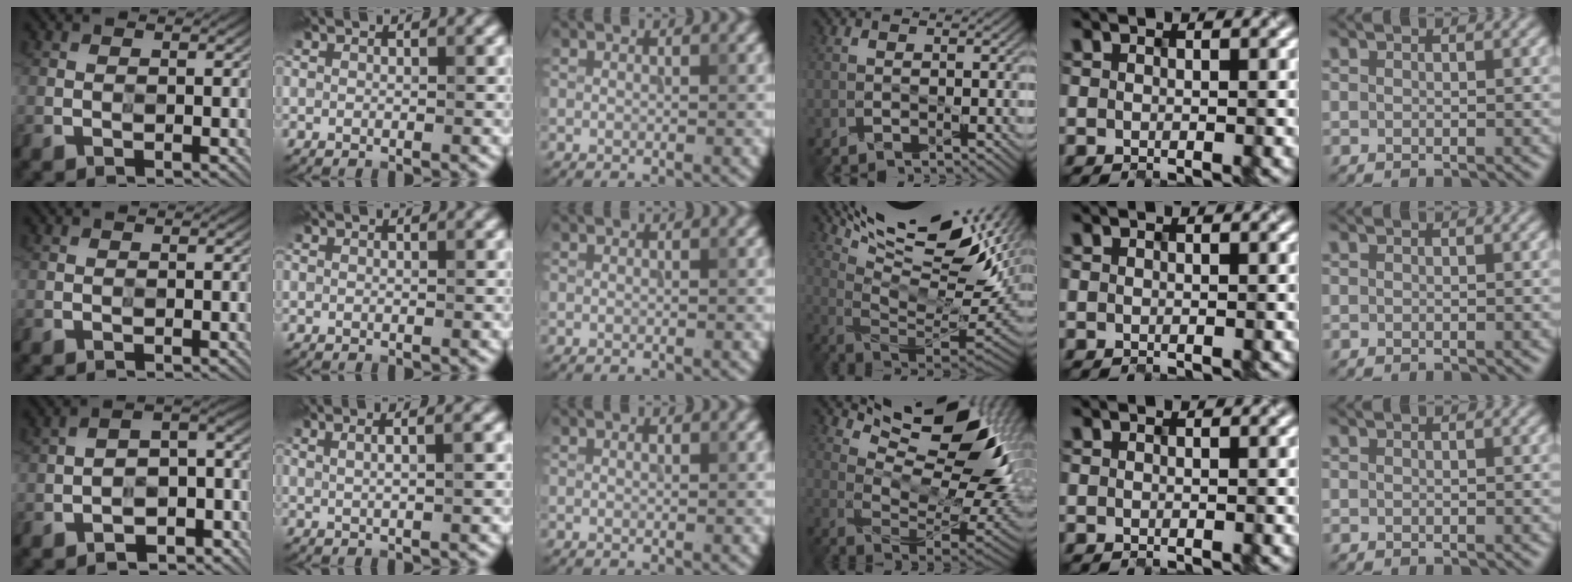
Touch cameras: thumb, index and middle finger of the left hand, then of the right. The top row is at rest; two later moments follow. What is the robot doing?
{"motion": "wipe", "object": "glasses"}